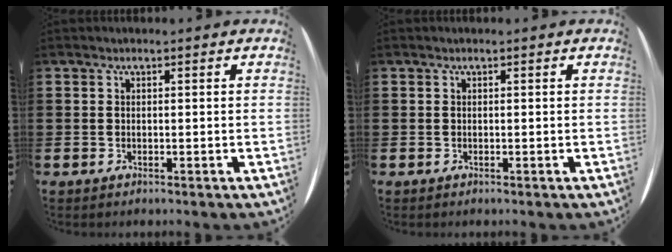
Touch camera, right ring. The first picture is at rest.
{"total": 0.0}